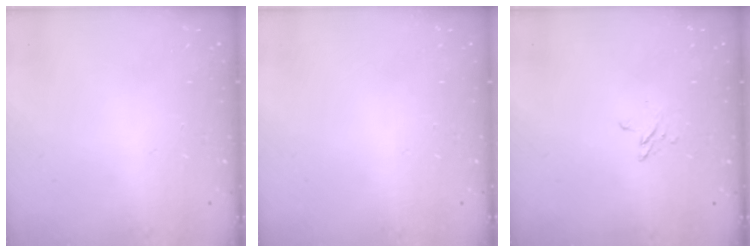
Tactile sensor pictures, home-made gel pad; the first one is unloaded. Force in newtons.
{"total": 0.0}
{"total": 2.4, "press": 2.4, "slide": 0.2}